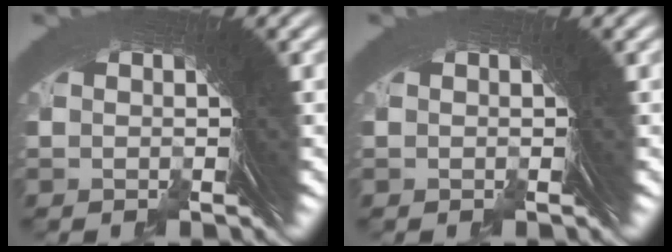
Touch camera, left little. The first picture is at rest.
{"total": 0.0}